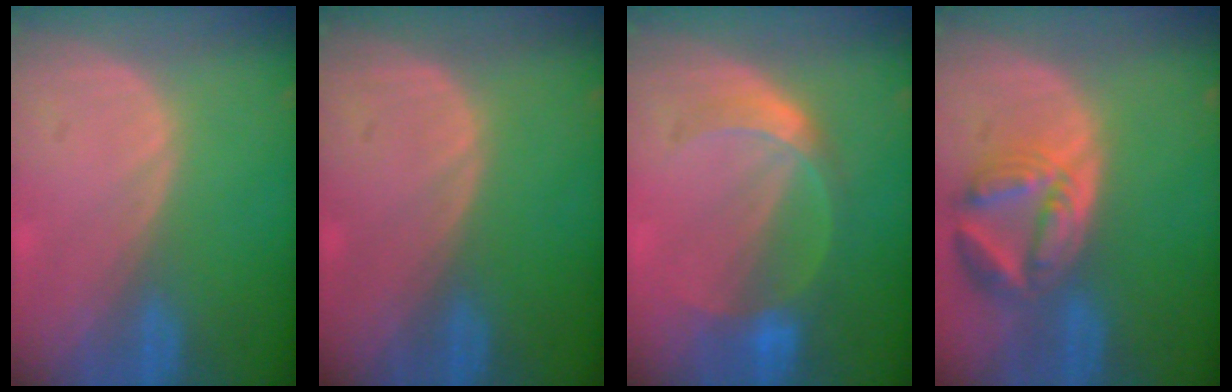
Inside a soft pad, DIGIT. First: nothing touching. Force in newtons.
{"total": 0.0}
{"total": 5.9, "press": 5.2, "slide": 2.8}
{"total": 8.1, "press": 7.2, "slide": 3.7}